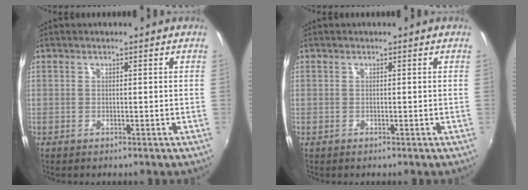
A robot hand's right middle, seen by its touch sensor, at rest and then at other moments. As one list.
[{"total": 0.0}]